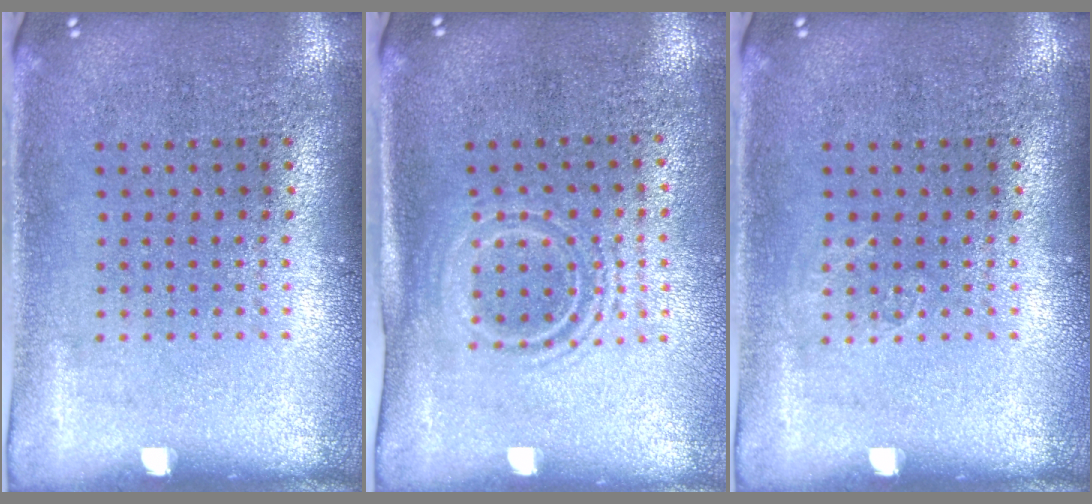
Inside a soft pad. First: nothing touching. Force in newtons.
{"total": 1.6, "press": 1.2, "slide": 1.1}
{"total": 0.6, "press": 0.5, "slide": 0.2}